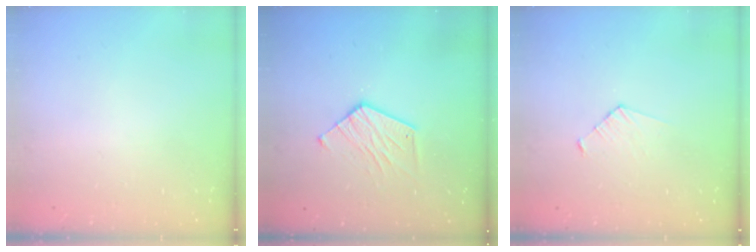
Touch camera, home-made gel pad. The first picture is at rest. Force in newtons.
{"total": 8.5, "press": 8.5, "slide": 0.1}
{"total": 3.0, "press": 3.0, "slide": 0.3}